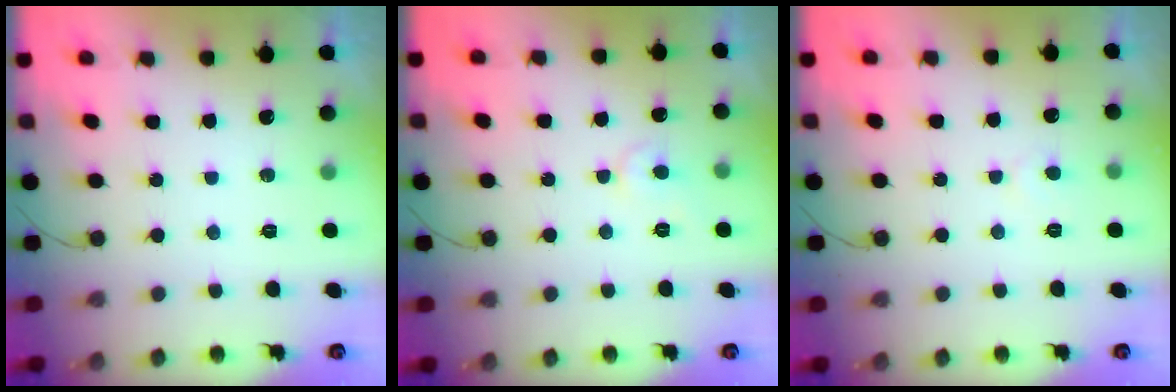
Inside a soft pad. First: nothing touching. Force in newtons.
{"total": 4.8, "press": 4.8, "slide": 0.4}
{"total": 2.4, "press": 2.4, "slide": 0.2}